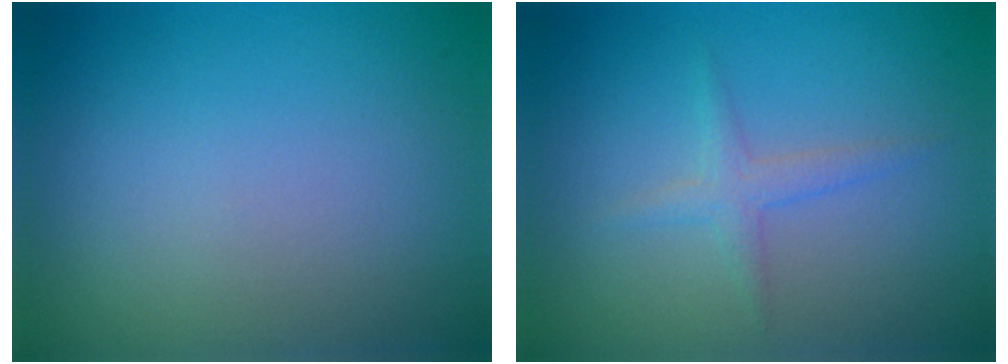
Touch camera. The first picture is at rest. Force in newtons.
{"total": 1.6, "press": 1.6, "slide": 0.0}